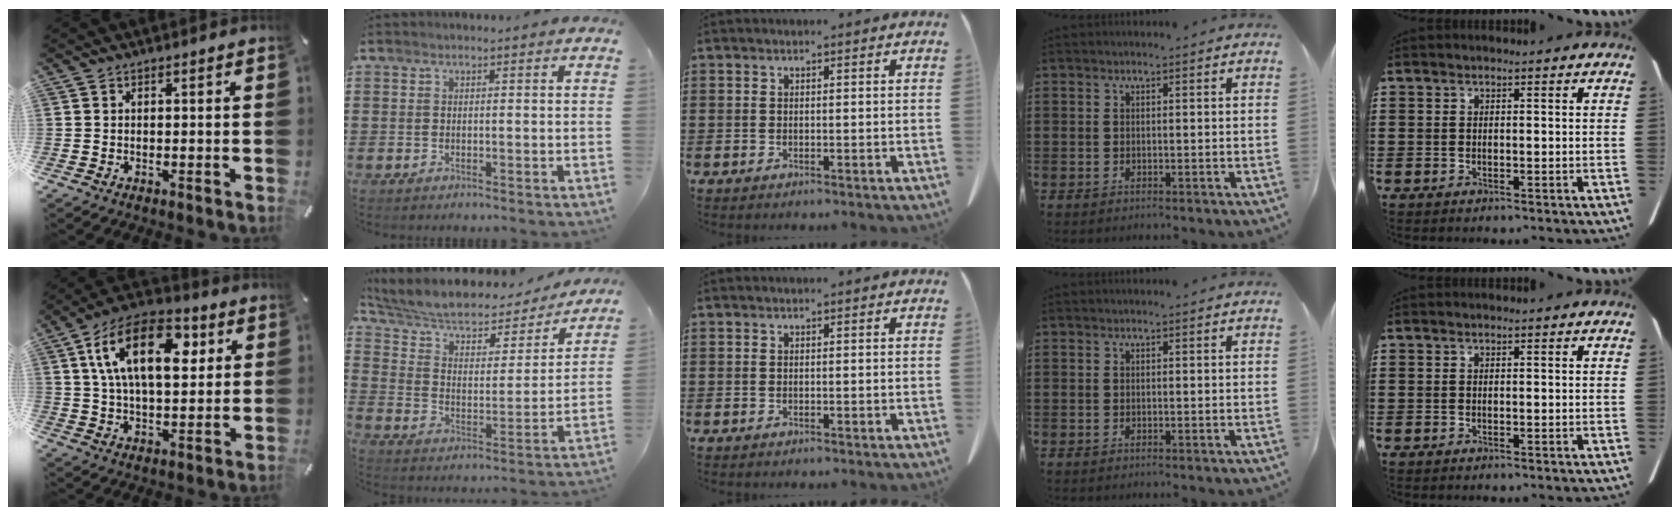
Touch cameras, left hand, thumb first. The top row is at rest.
{"thumb": {"total": 18.5, "force": [6.3, 10.5, 13.9], "torque": [-0.254, 0.001, 0.101]}, "index": {"total": 6.9, "force": [5.7, 2.5, 3.0], "torque": [-0.085, -0.036, 0.096]}}